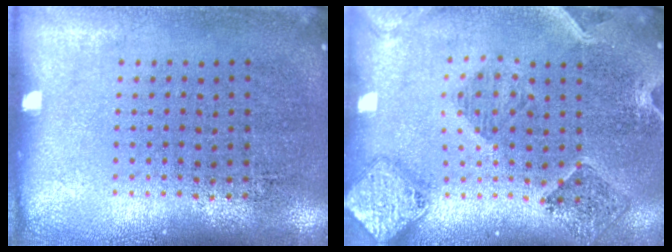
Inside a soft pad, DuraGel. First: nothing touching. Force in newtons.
{"total": 1.5, "press": 1.4, "slide": 0.4}